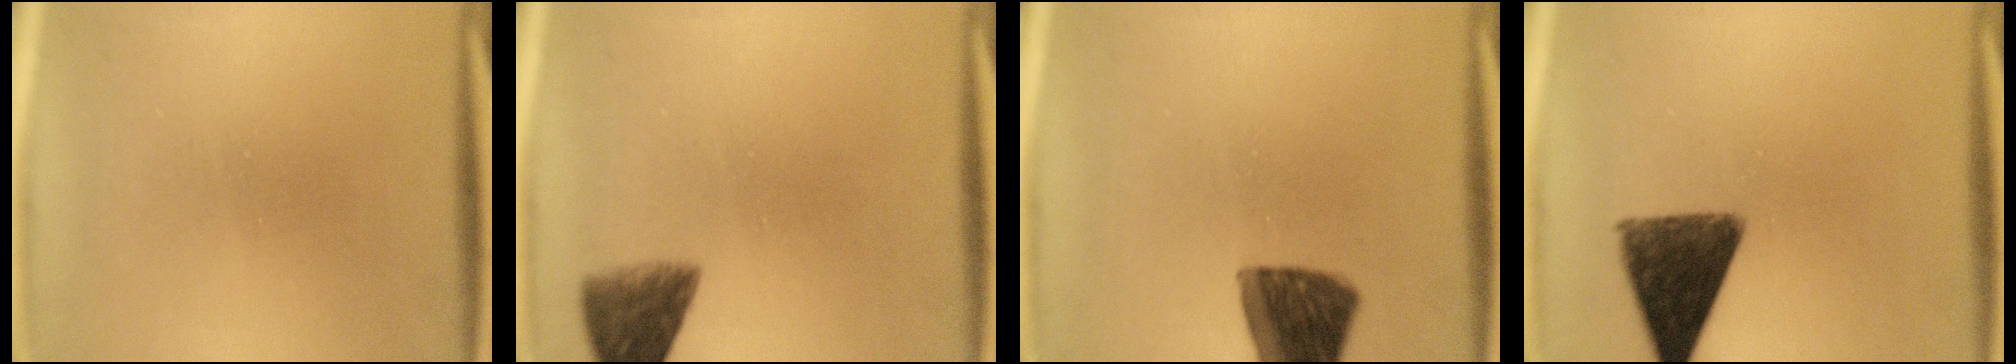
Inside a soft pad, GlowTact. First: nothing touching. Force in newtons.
{"total": 5.8}
{"total": 11.0}
{"total": 11.4}